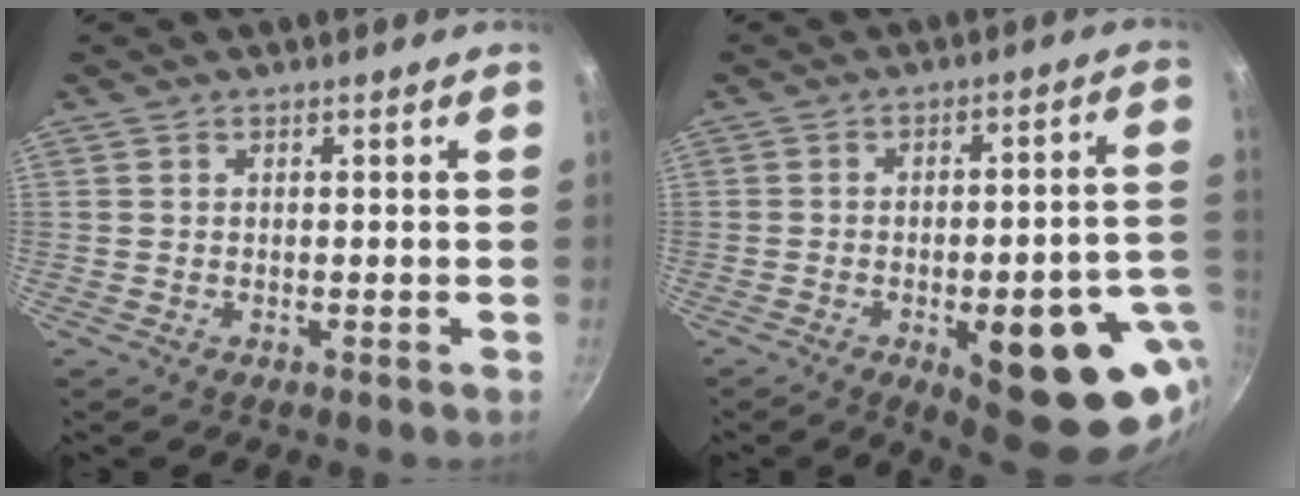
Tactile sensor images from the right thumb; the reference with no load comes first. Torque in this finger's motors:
{"motor_torque": [2.11, 2.13, 0.15, -0.14, 0.37]}